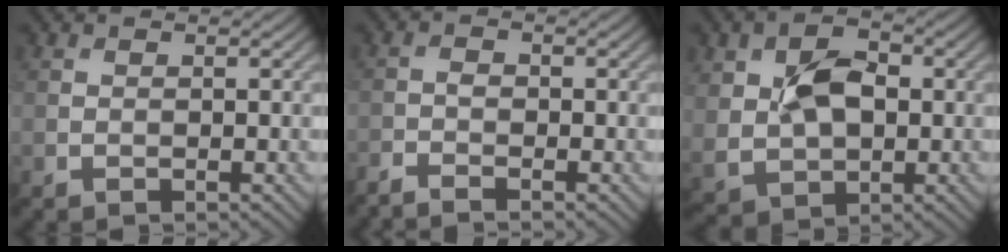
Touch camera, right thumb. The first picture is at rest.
{"total": 2.2, "force": [-2.0, 0.3, 1.0], "torque": [-0.023, -0.004, -0.046]}
{"total": 8.1, "force": [1.1, 5.5, 5.9], "torque": [-0.124, 0.002, 0.019]}